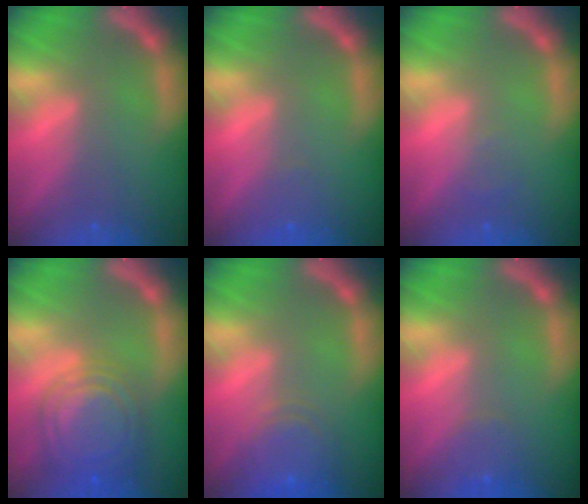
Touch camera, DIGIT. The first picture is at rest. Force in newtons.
{"total": 1.0}
{"total": 0.9}
{"total": 9.5}
{"total": 5.5}
{"total": 1.9}